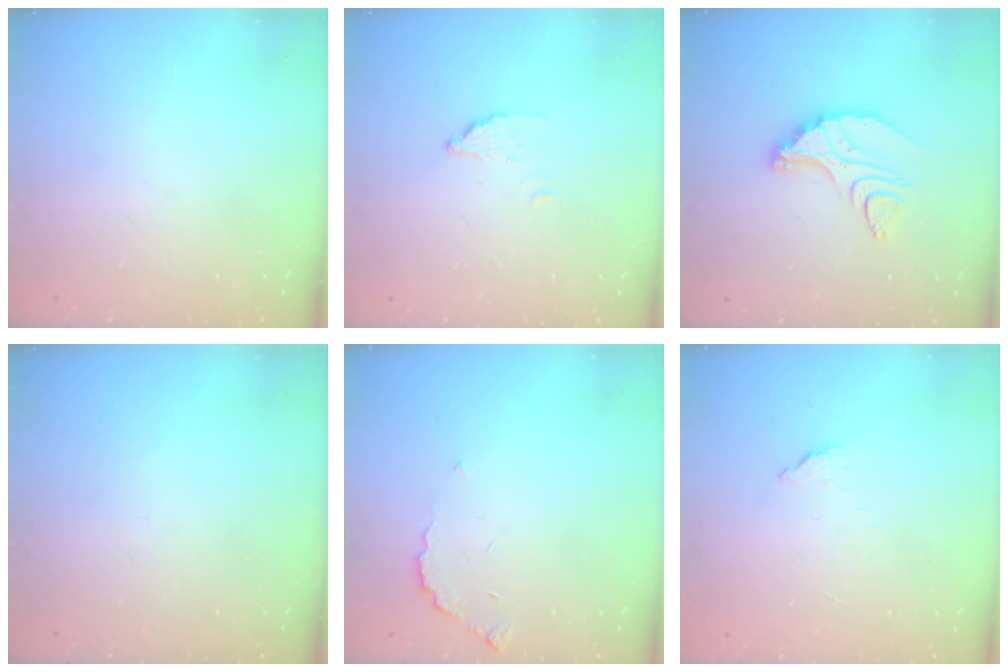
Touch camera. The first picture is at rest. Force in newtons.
{"total": 2.2, "press": 2.2, "slide": 0.2}
{"total": 8.9, "press": 8.8, "slide": 0.8}
{"total": 0.0}
{"total": 3.4, "press": 3.4, "slide": 0.2}
{"total": 2.6, "press": 2.6, "slide": 0.3}